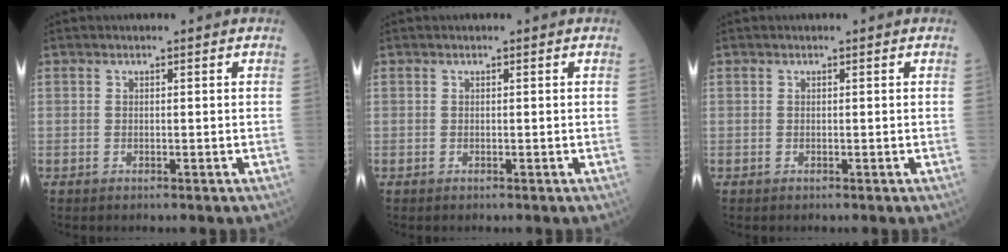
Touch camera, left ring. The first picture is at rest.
{"total": 0.0}
{"total": 0.0}